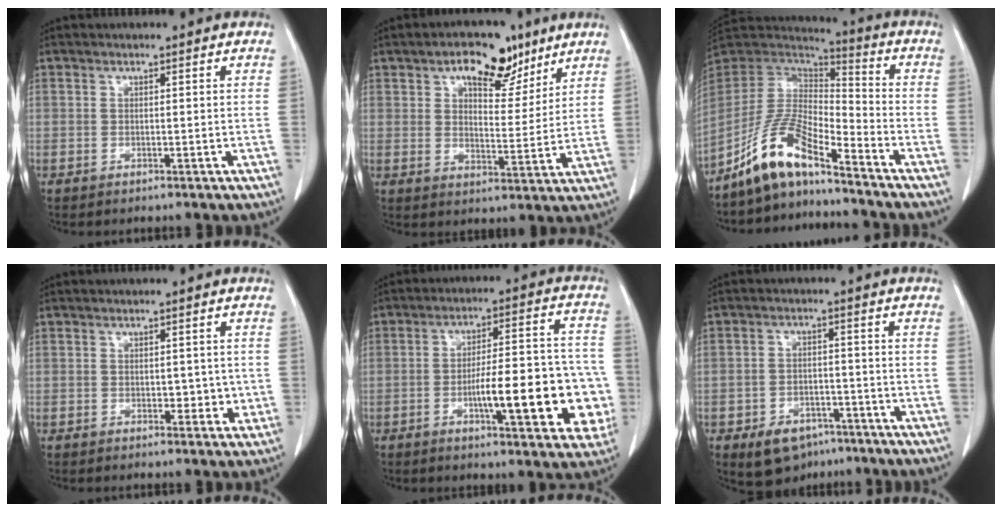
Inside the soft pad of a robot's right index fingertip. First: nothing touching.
{"total": 9.8, "force": [6.2, 4.8, 5.9], "torque": [-0.086, 0.009, 0.097]}
{"total": 11.3, "force": [-8.7, 2.3, 6.9], "torque": [-0.153, 0.018, -0.167]}
{"total": 2.8, "force": [-0.2, 1.9, 2.1], "torque": [-0.016, 0.005, 0.004]}
{"total": 16.8, "force": [-4.6, 4.1, 15.7], "torque": [-0.179, 0.034, -0.054]}
{"total": 7.3, "force": [-4.7, 4.6, 3.1], "torque": [-0.053, 0.006, -0.065]}